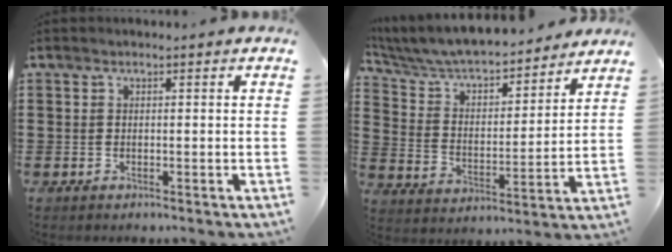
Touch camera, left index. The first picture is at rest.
{"total": 6.0, "force": [5.6, 1.1, 1.7], "torque": [-0.063, -0.045, 0.089]}